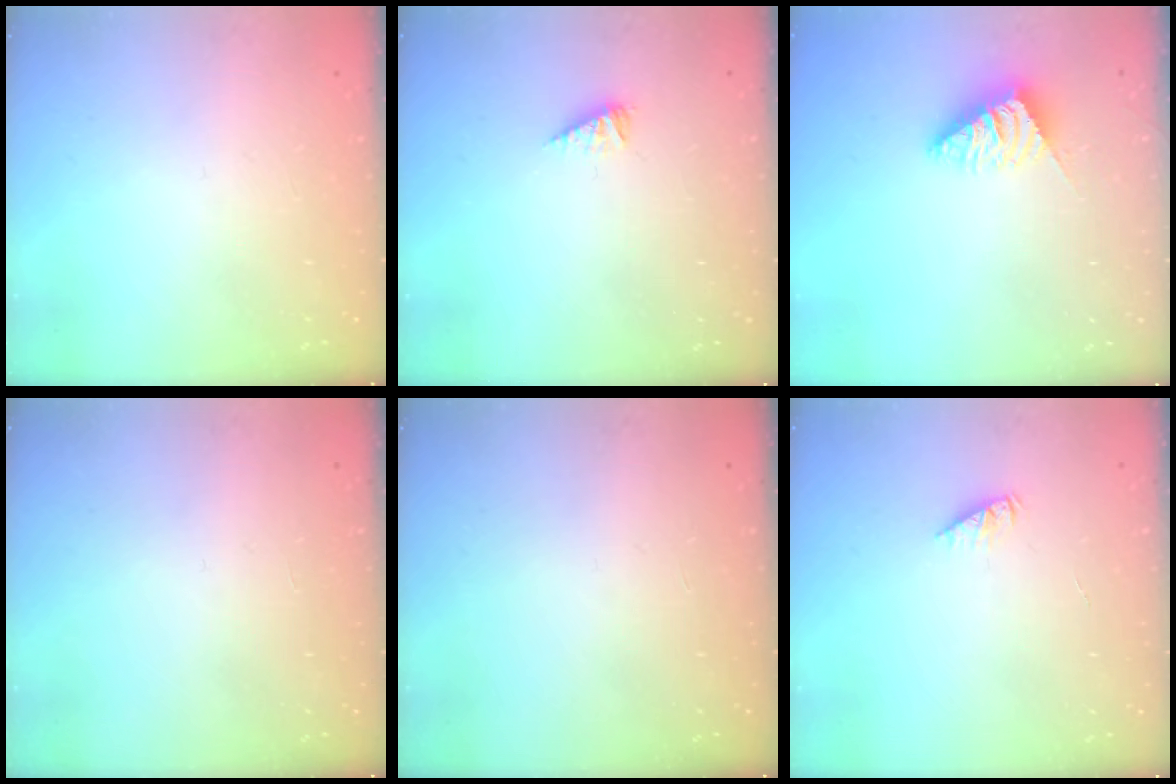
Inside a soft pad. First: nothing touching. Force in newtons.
{"total": 2.1, "press": 2.1, "slide": 0.2}
{"total": 2.5, "press": 2.4, "slide": 0.6}
{"total": 0.0}
{"total": 0.0}
{"total": 2.3, "press": 2.3, "slide": 0.3}